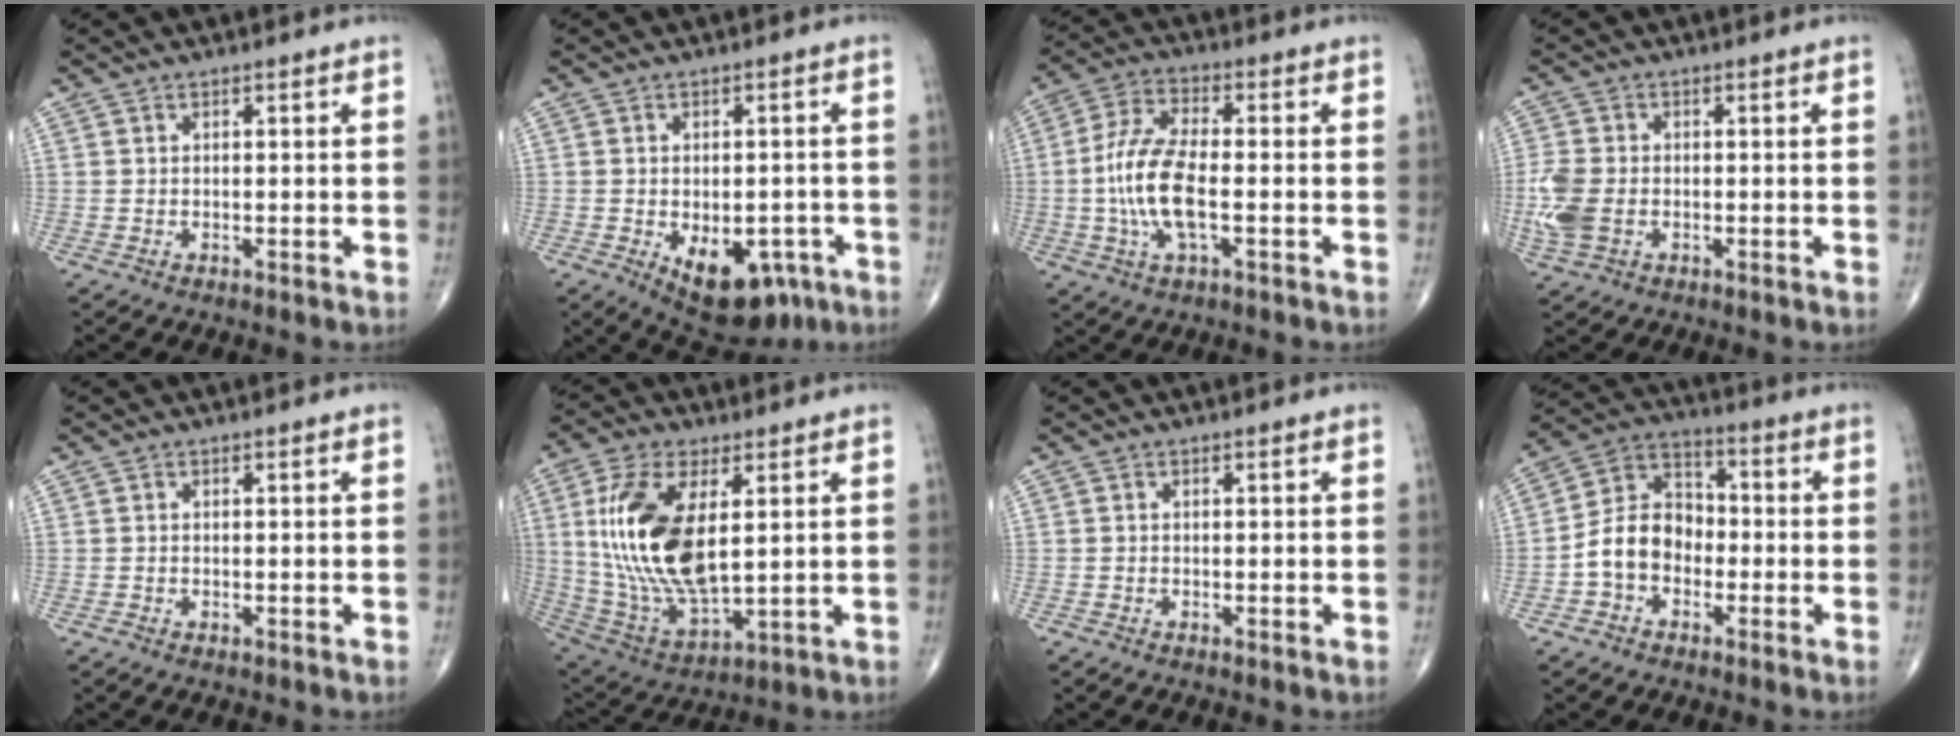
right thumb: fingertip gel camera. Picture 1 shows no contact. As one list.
[{"total": 12.5, "force": [-5.4, 7.3, 8.7], "torque": [-0.103, 0.010, -0.062]}, {"total": 11.8, "force": [-1.9, 4.5, 10.7], "torque": [-0.230, 0.016, -0.039]}, {"total": 6.8, "force": [-1.3, 4.7, 4.8], "torque": [-0.127, 0.004, -0.028]}, {"total": 0.0}, {"total": 20.1, "force": [3.5, 9.5, 17.4], "torque": [-0.354, -0.022, 0.076]}, {"total": 0.0}, {"total": 10.2, "force": [-2.7, 7.8, 6.1], "torque": [-0.090, 0.042, -0.064]}]